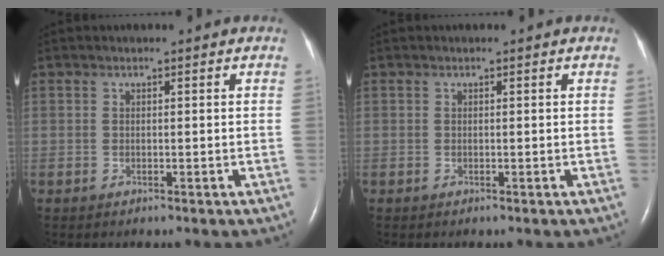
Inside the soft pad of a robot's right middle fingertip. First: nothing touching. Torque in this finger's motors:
{"motor_torque": [0.03, -0.09, 0.00, 0.01]}